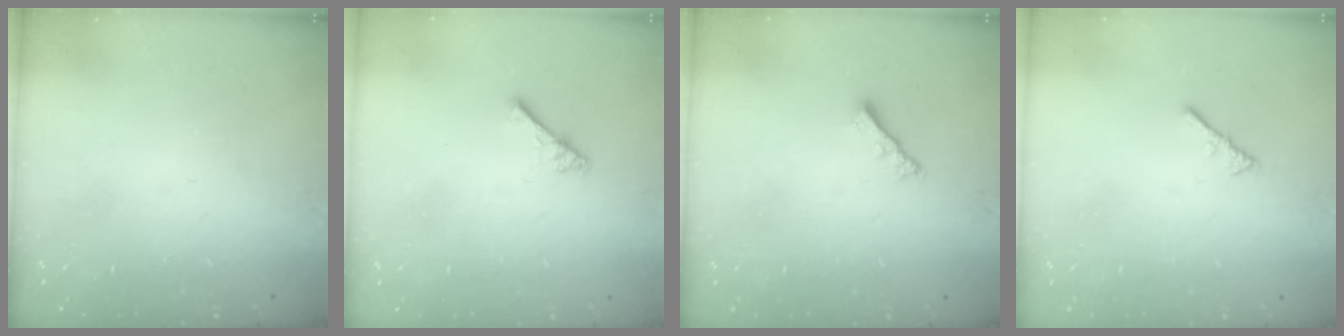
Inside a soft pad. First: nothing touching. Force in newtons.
{"total": 2.4, "press": 2.4, "slide": 0.4}
{"total": 2.5, "press": 2.4, "slide": 0.5}
{"total": 2.2, "press": 2.1, "slide": 0.5}